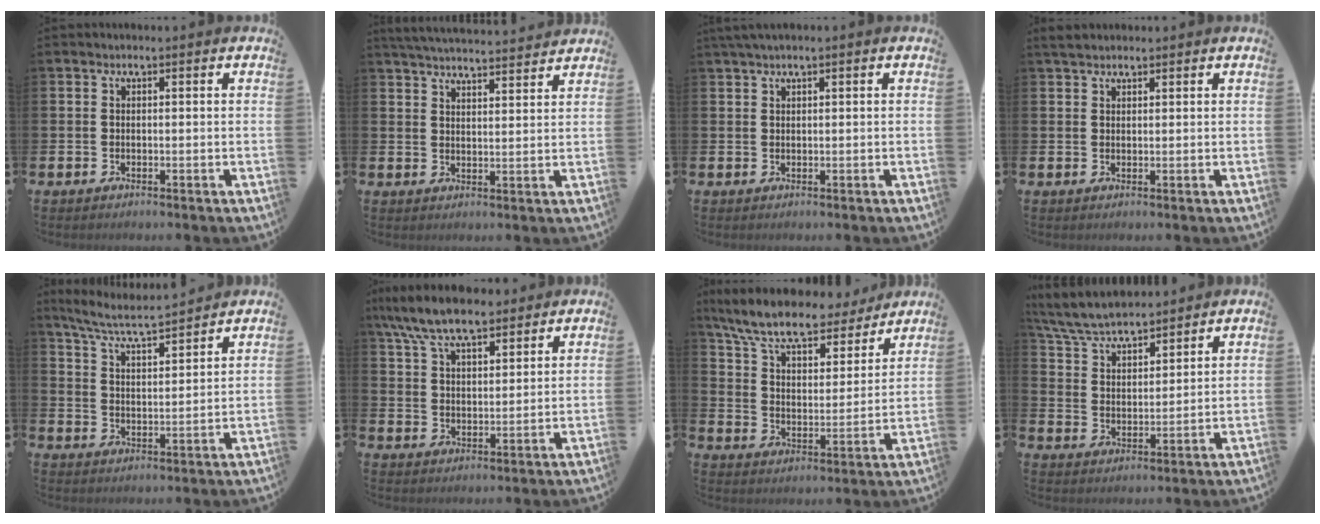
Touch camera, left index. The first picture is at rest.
{"total": 4.8, "force": [4.8, 0.1, 0.5], "torque": [-0.030, -0.025, 0.088]}
{"total": 1.2, "force": [0.9, 0.0, 0.8], "torque": [-0.022, 0.005, 0.018]}
{"total": 2.0, "force": [1.8, 0.7, 0.5], "torque": [-0.005, 0.000, 0.033]}
{"total": 6.1, "force": [5.8, 0.2, 1.8], "torque": [-0.063, -0.037, 0.100]}
{"total": 9.0, "force": [8.1, 2.4, 3.3], "torque": [-0.091, -0.024, 0.149]}
{"total": 9.5, "force": [8.5, 2.3, 3.5], "torque": [-0.105, -0.052, 0.147]}
{"total": 6.7, "force": [6.4, 1.1, 1.6], "torque": [-0.062, -0.036, 0.114]}